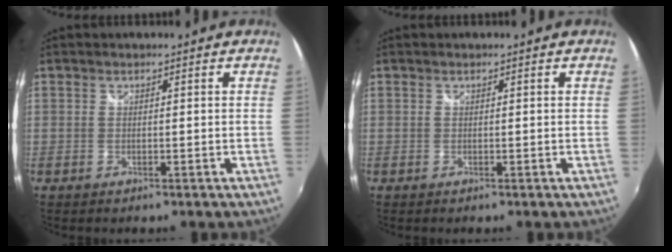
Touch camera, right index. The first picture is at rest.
{"total": 0.0}